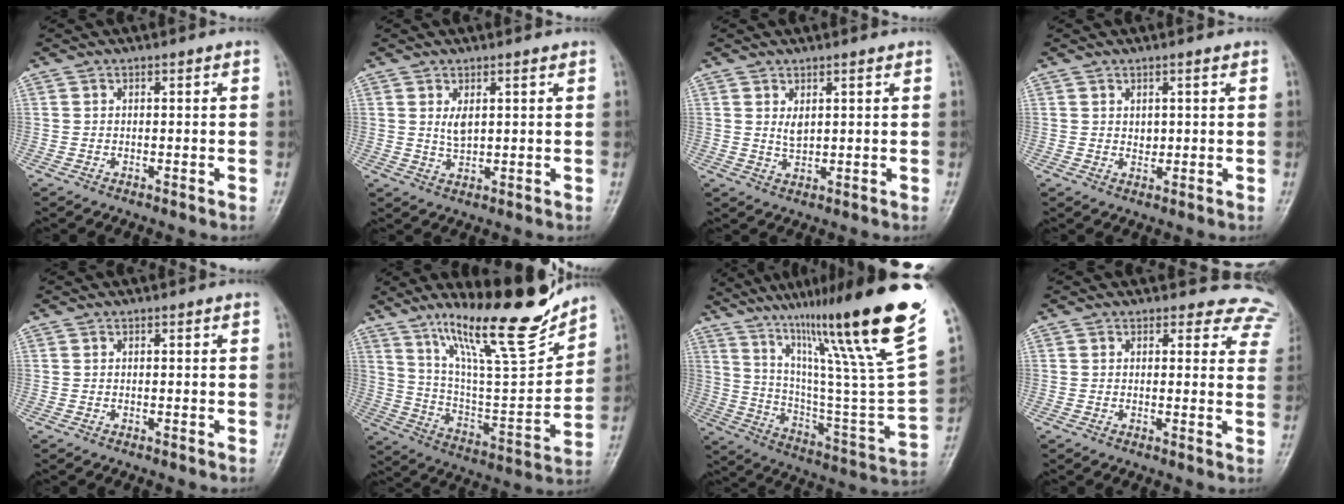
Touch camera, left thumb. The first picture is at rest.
{"total": 3.1, "force": [1.2, 1.5, 2.4], "torque": [-0.037, -0.015, 0.030]}
{"total": 2.7, "force": [1.2, 1.3, 2.0], "torque": [-0.029, -0.015, 0.029]}
{"total": 1.6, "force": [0.7, 1.1, 0.9], "torque": [-0.006, -0.006, 0.017]}
{"total": 0.0}
{"total": 21.2, "force": [16.0, 3.9, 13.3], "torque": [-0.179, -0.095, 0.278]}
{"total": 33.2, "force": [21.2, 3.7, 25.3], "torque": [-0.349, -0.091, 0.342]}
{"total": 8.6, "force": [7.6, 4.1, -0.1], "torque": [0.067, -0.034, 0.044]}